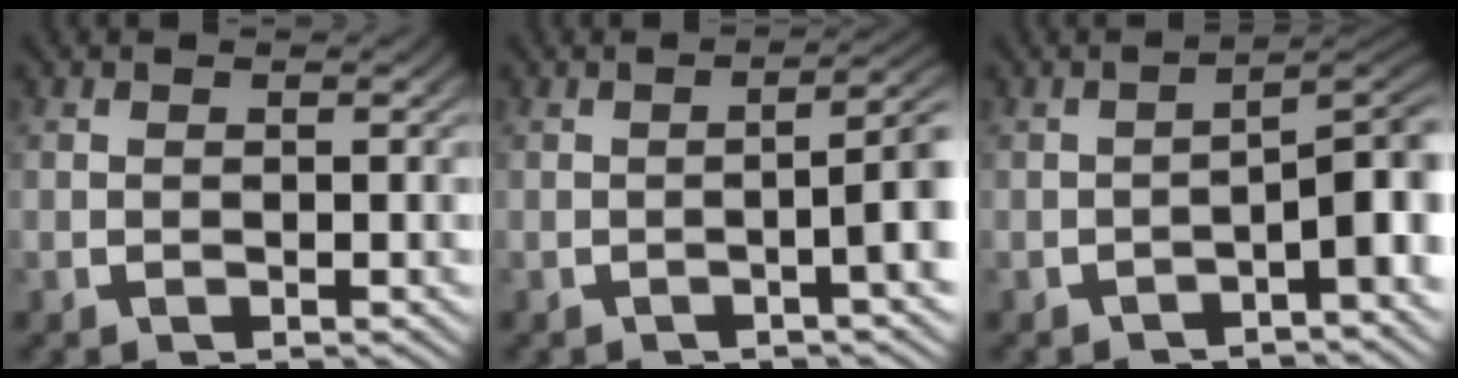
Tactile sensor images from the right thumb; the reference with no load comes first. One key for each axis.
{"total": 5.4, "fx": -0.3, "fy": 1.5, "fz": 5.2, "tx": -0.064, "ty": 0.008, "tz": -0.012}
{"total": 6.1, "fx": -1.2, "fy": 2.4, "fz": 5.4, "tx": -0.065, "ty": -0.004, "tz": -0.019}